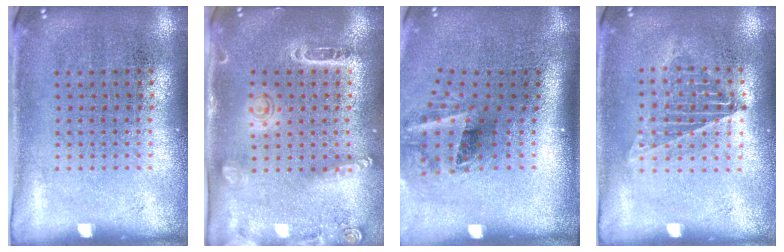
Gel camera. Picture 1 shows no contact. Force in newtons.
{"total": 1.6, "press": 1.5, "slide": 0.5}
{"total": 2.1, "press": 1.3, "slide": 1.7}
{"total": 1.0, "press": 1.0, "slide": 0.2}